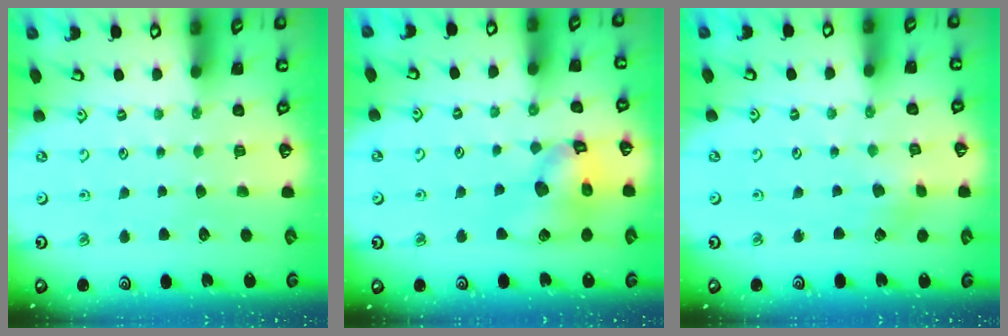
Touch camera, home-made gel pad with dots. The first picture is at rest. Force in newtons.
{"total": 13.1, "press": 12.9, "slide": 1.8}
{"total": 2.6, "press": 2.6, "slide": 0.3}